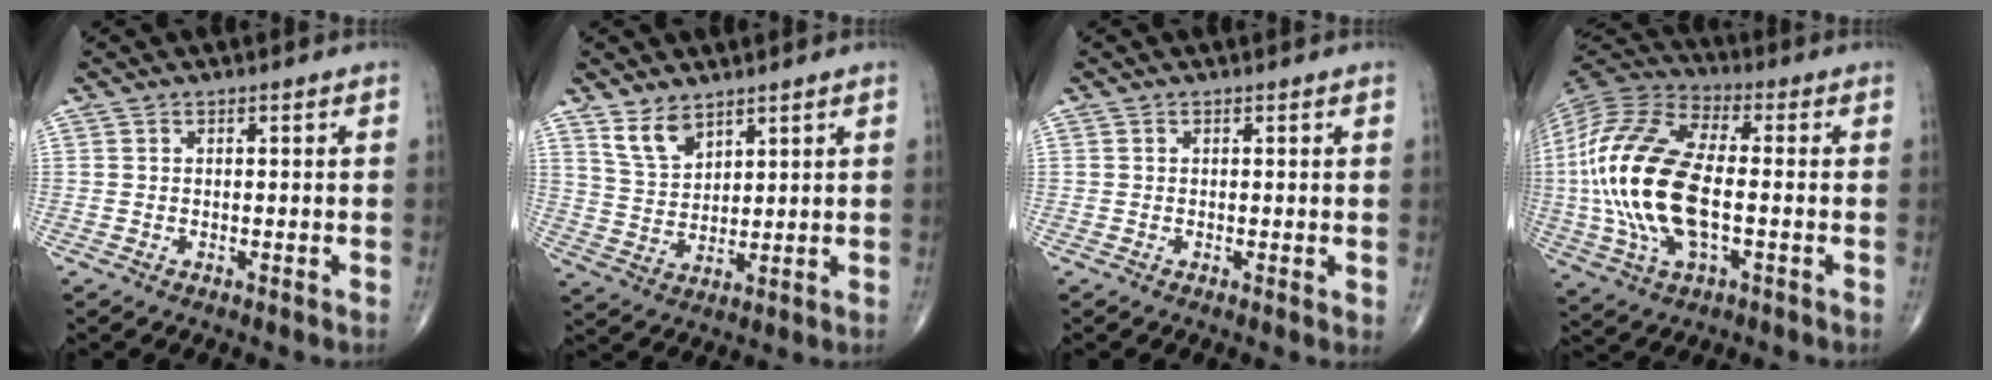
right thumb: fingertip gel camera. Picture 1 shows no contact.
{"total": 6.2, "force": [4.4, 3.1, 3.1], "torque": [-0.044, -0.028, 0.095]}
{"total": 0.7, "force": [0.1, 0.3, 0.7], "torque": [-0.011, -0.003, 0.000]}
{"total": 23.1, "force": [-1.9, 11.0, 20.2], "torque": [-0.445, 0.011, -0.036]}